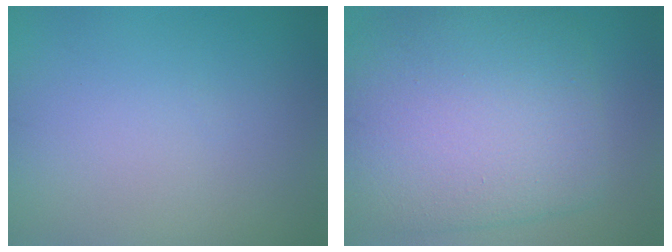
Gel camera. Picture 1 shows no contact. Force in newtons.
{"total": 11.1, "press": 11.1, "slide": 0.4}